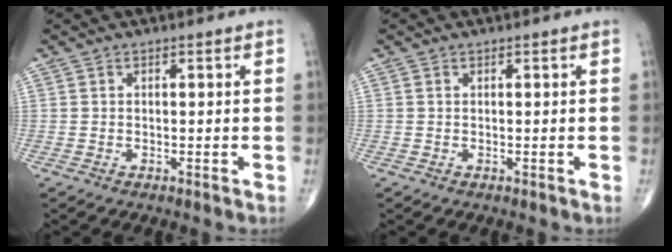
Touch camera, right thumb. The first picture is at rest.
{"total": 0.0}